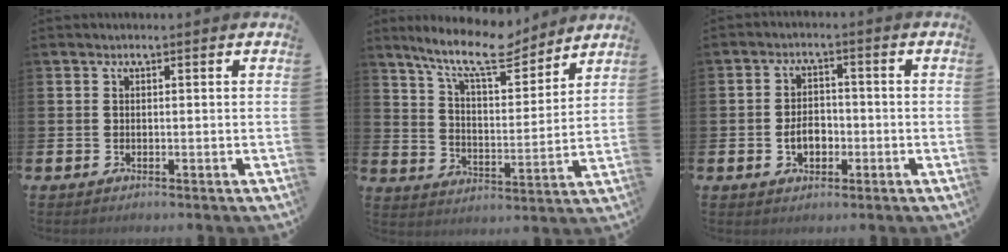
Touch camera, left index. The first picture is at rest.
{"total": 11.3, "force": [9.6, 2.6, 5.3], "torque": [-0.124, -0.048, 0.169]}
{"total": 3.8, "force": [-1.1, 2.6, 2.6], "torque": [-0.032, -0.003, -0.026]}